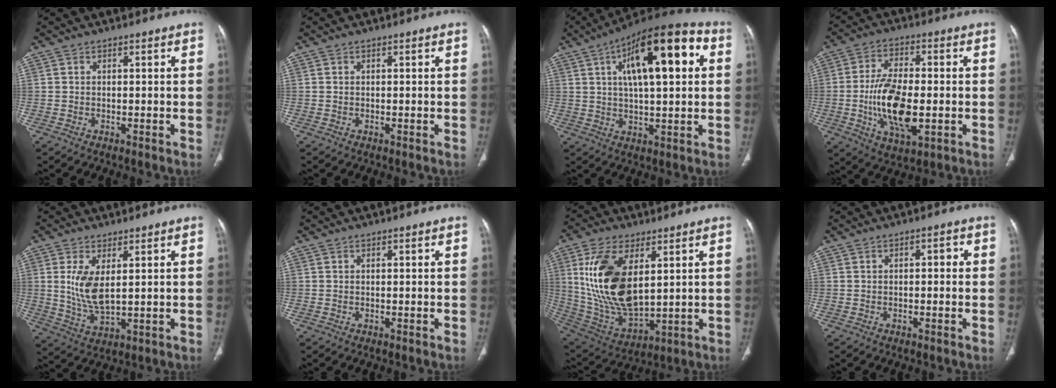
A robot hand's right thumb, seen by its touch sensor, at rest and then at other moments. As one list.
[{"total": 0.0}, {"total": 19.5, "force": [5.6, 7.0, 17.3], "torque": [-0.248, 0.019, 0.079]}, {"total": 14.1, "force": [-2.3, 6.6, 12.2], "torque": [-0.224, -0.001, -0.036]}, {"total": 7.7, "force": [1.7, 3.3, 6.7], "torque": [-0.138, -0.021, 0.046]}, {"total": 0.0}, {"total": 19.5, "force": [5.0, 10.0, 16.0], "torque": [-0.307, -0.027, 0.108]}, {"total": 1.7, "force": [0.1, 0.9, 1.4], "torque": [-0.012, 0.008, -0.004]}]